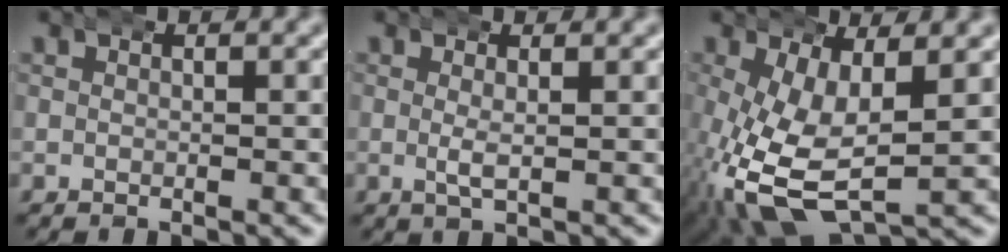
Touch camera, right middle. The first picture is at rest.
{"total": 1.3, "force": [0.1, 0.0, 1.3], "torque": [-0.033, -0.014, 0.010]}
{"total": 9.7, "force": [-2.3, 5.6, 7.6], "torque": [-0.178, -0.061, 0.003]}